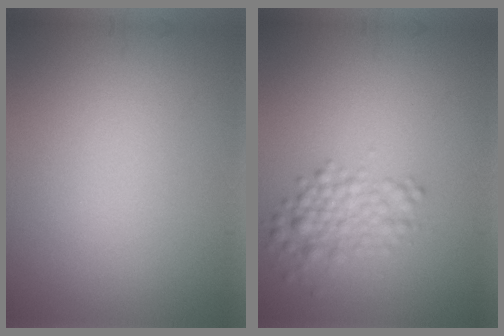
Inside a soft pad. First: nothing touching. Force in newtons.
{"total": 2.9, "press": 2.9, "slide": 0.1}